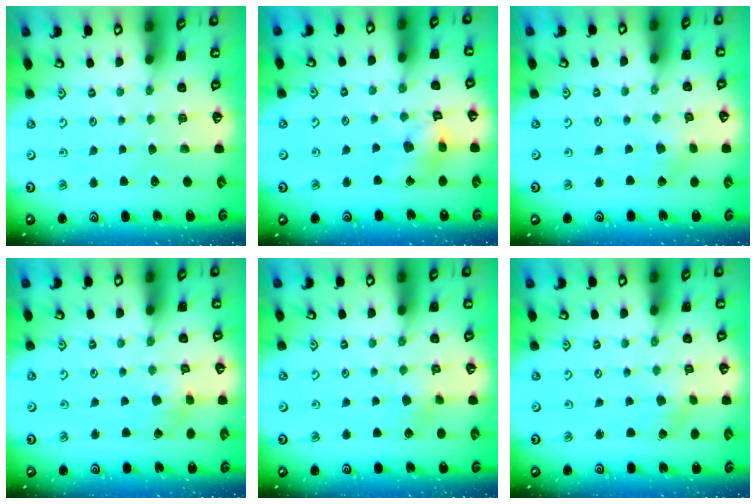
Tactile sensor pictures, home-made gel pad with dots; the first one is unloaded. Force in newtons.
{"total": 10.5, "press": 10.4, "slide": 1.4}
{"total": 2.1, "press": 2.1, "slide": 0.3}
{"total": 2.6, "press": 2.6, "slide": 0.2}
{"total": 3.0, "press": 3.0, "slide": 0.3}
{"total": 0.0}